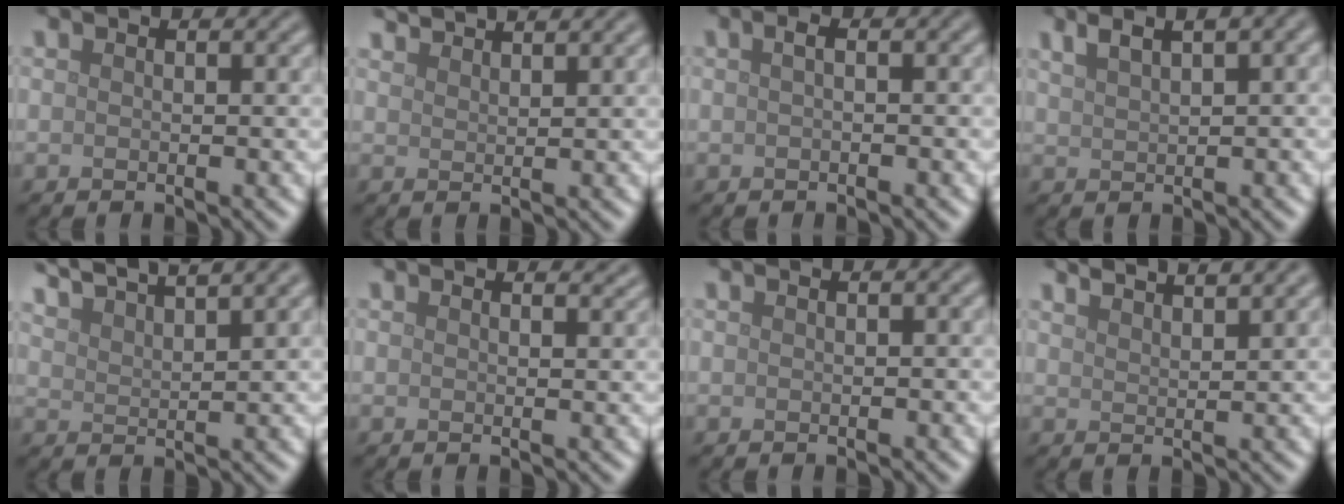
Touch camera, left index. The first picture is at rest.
{"total": 2.9, "force": [2.8, 0.4, 0.8], "torque": [0.000, 0.006, 0.039]}
{"total": 1.5, "force": [0.2, 0.4, 1.4], "torque": [-0.024, 0.007, 0.000]}
{"total": 4.6, "force": [2.8, 1.3, 3.4], "torque": [-0.054, 0.018, 0.051]}
{"total": 6.7, "force": [5.7, 1.2, 3.2], "torque": [-0.039, 0.029, 0.067]}
{"total": 1.5, "force": [1.4, 0.4, 0.5], "torque": [-0.004, 0.000, 0.011]}
{"total": 0.9, "force": [0.4, 0.3, 0.8], "torque": [-0.010, 0.008, 0.003]}
{"total": 5.1, "force": [4.3, 1.3, 2.4], "torque": [-0.008, 0.030, 0.030]}